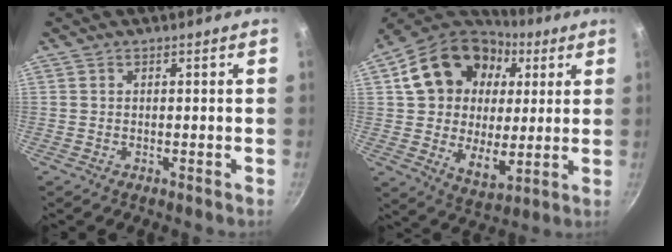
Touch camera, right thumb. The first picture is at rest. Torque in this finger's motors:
{"motor_torque": [0.07, 3.67, 1.03, -0.47, 0.40]}